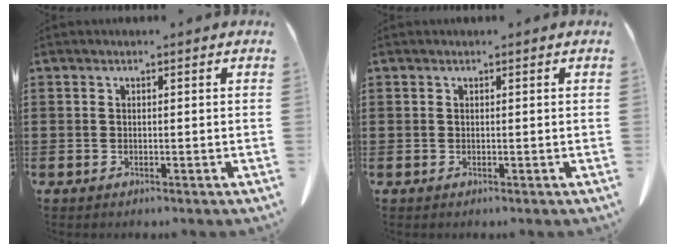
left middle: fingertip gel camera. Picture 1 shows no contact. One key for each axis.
{"total": 0.0}